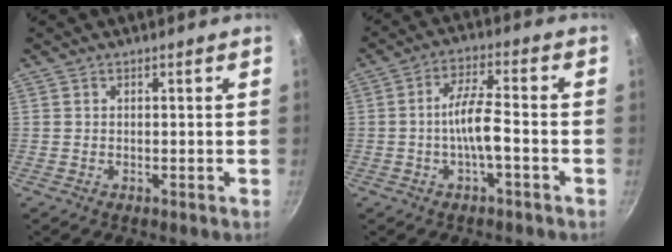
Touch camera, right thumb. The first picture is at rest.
{"total": 7.0, "force": [-2.0, 1.6, 6.5], "torque": [-0.122, 0.030, -0.042]}